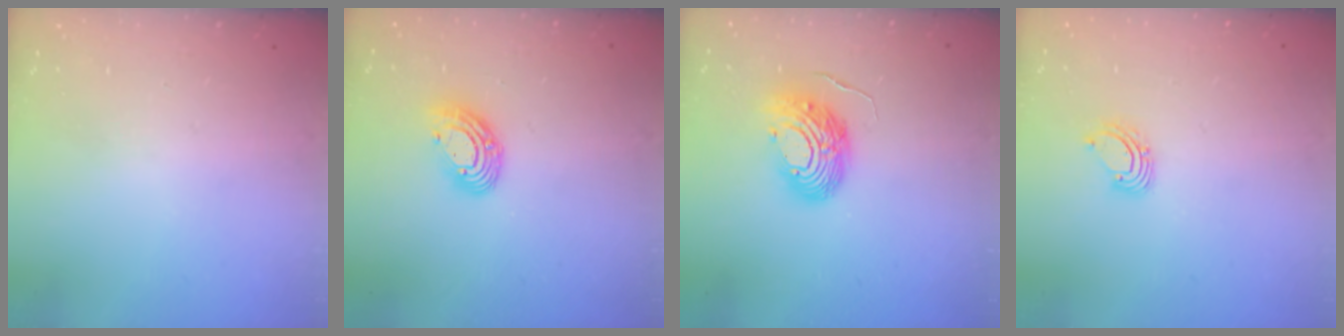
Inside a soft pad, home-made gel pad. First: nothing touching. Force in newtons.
{"total": 10.5, "press": 10.4, "slide": 1.1}
{"total": 13.3, "press": 13.1, "slide": 2.3}
{"total": 3.1, "press": 3.1, "slide": 0.2}